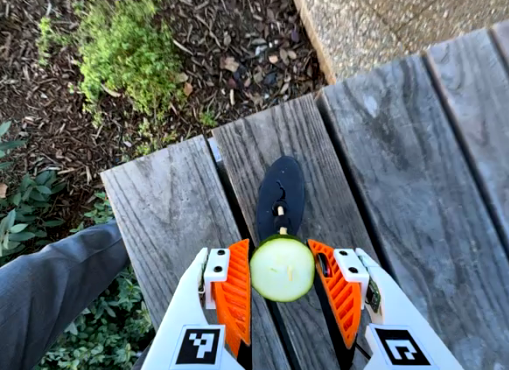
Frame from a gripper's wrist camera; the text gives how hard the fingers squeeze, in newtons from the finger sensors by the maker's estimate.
{"total": 9.8, "left": 9.3, "right": 10.4}